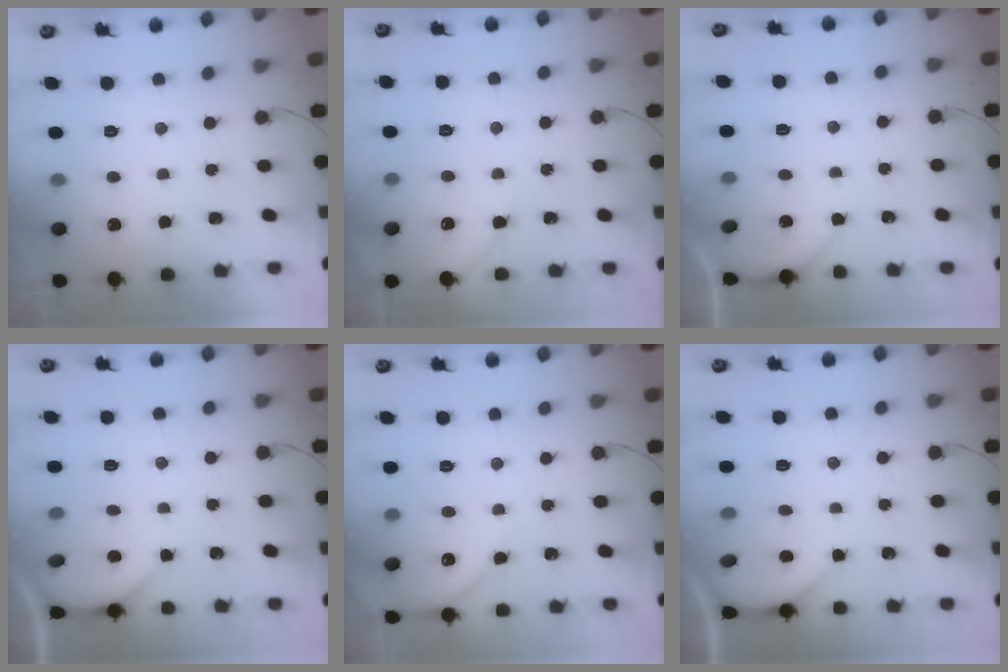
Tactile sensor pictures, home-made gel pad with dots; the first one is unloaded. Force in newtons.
{"total": 2.9, "press": 2.8, "slide": 0.4}
{"total": 1.6, "press": 1.6, "slide": 0.2}
{"total": 0.6, "press": 0.6, "slide": 0.1}
{"total": 3.3, "press": 3.3, "slide": 0.5}
{"total": 0.6, "press": 0.6, "slide": 0.1}